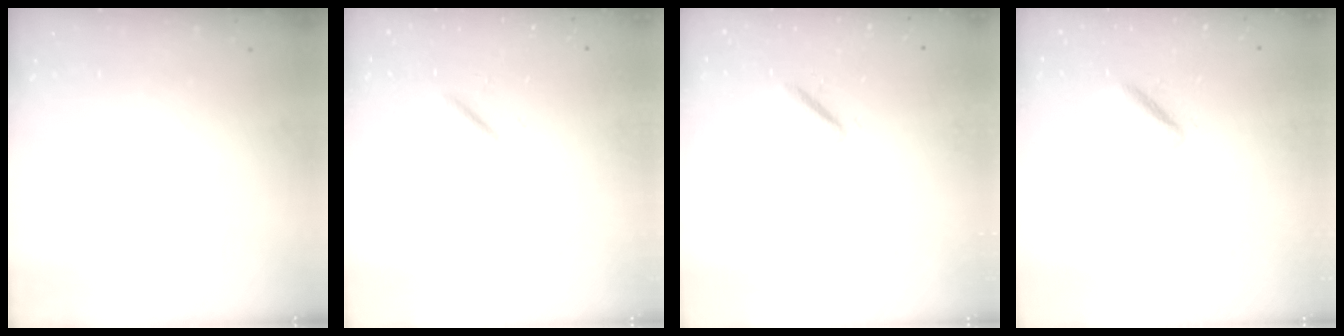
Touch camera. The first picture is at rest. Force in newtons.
{"total": 1.9, "press": 1.8, "slide": 0.7}
{"total": 2.5, "press": 2.5, "slide": 0.3}
{"total": 4.1, "press": 4.1, "slide": 0.3}